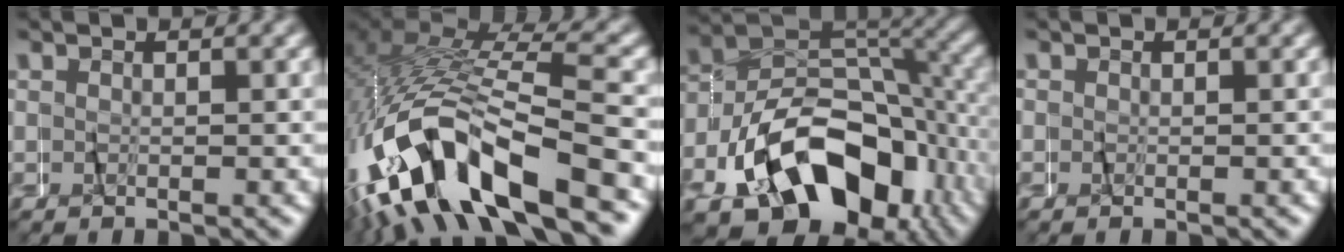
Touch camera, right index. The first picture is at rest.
{"total": 13.9, "force": [-3.3, 8.3, 10.7], "torque": [-0.253, -0.016, -0.050]}
{"total": 15.5, "force": [-6.9, 9.3, 10.3], "torque": [-0.177, -0.030, -0.098]}
{"total": 0.0}